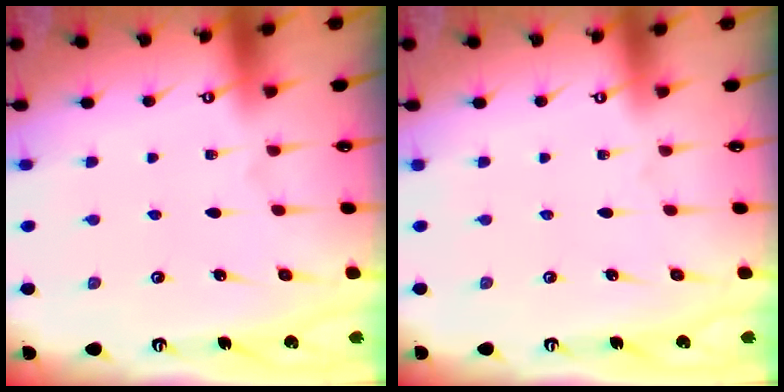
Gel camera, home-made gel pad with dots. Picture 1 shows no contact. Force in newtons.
{"total": 0.0}